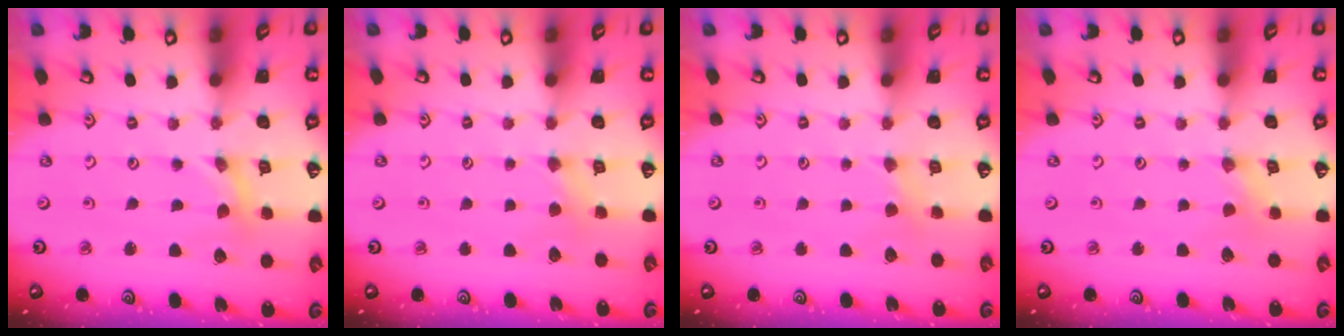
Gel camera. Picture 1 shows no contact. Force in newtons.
{"total": 2.9, "press": 2.9, "slide": 0.3}
{"total": 2.1, "press": 2.1, "slide": 0.3}
{"total": 0.0}